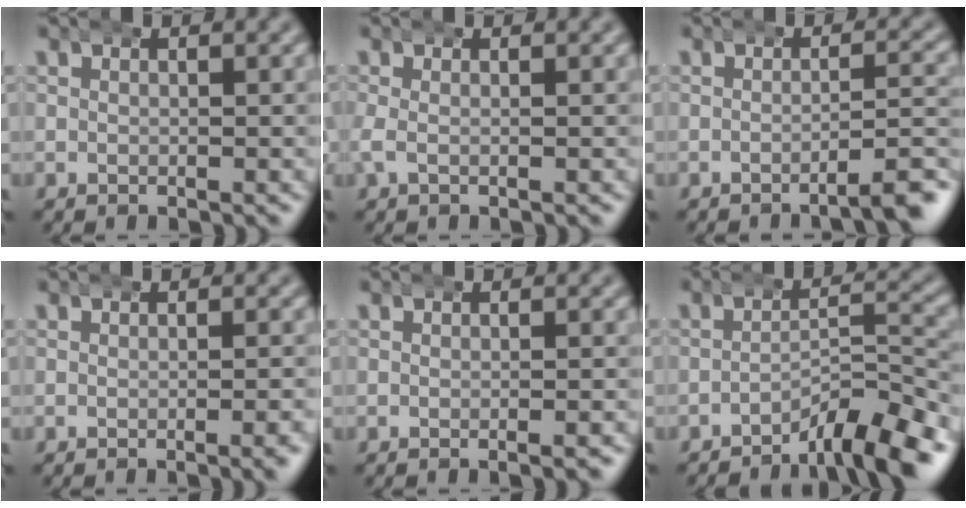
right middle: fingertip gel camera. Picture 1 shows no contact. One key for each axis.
{"total": 1.4, "fx": -0.2, "fy": 0.7, "fz": 1.2, "tx": -0.041, "ty": -0.009, "tz": 0.000}
{"total": 3.3, "fx": -2.4, "fy": 0.2, "fz": 2.3, "tx": -0.029, "ty": 0.001, "tz": -0.044}
{"total": 1.0, "fx": -0.6, "fy": -0.3, "fz": 0.8, "tx": -0.011, "ty": 0.006, "tz": -0.014}
{"total": 0.8, "fx": -0.7, "fy": -0.1, "fz": 0.4, "tx": -0.005, "ty": 0.006, "tz": -0.014}
{"total": 6.0, "fx": -4.4, "fy": 1.1, "fz": 3.9, "tx": -0.046, "ty": 0.003, "tz": -0.070}